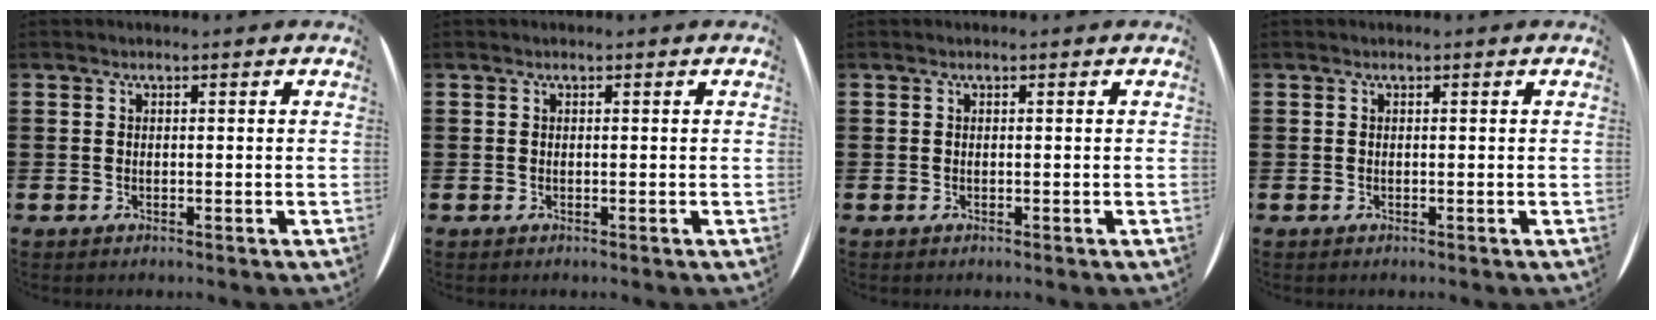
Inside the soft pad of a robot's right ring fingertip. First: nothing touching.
{"total": 0.0}
{"total": 0.0}
{"total": 0.0}